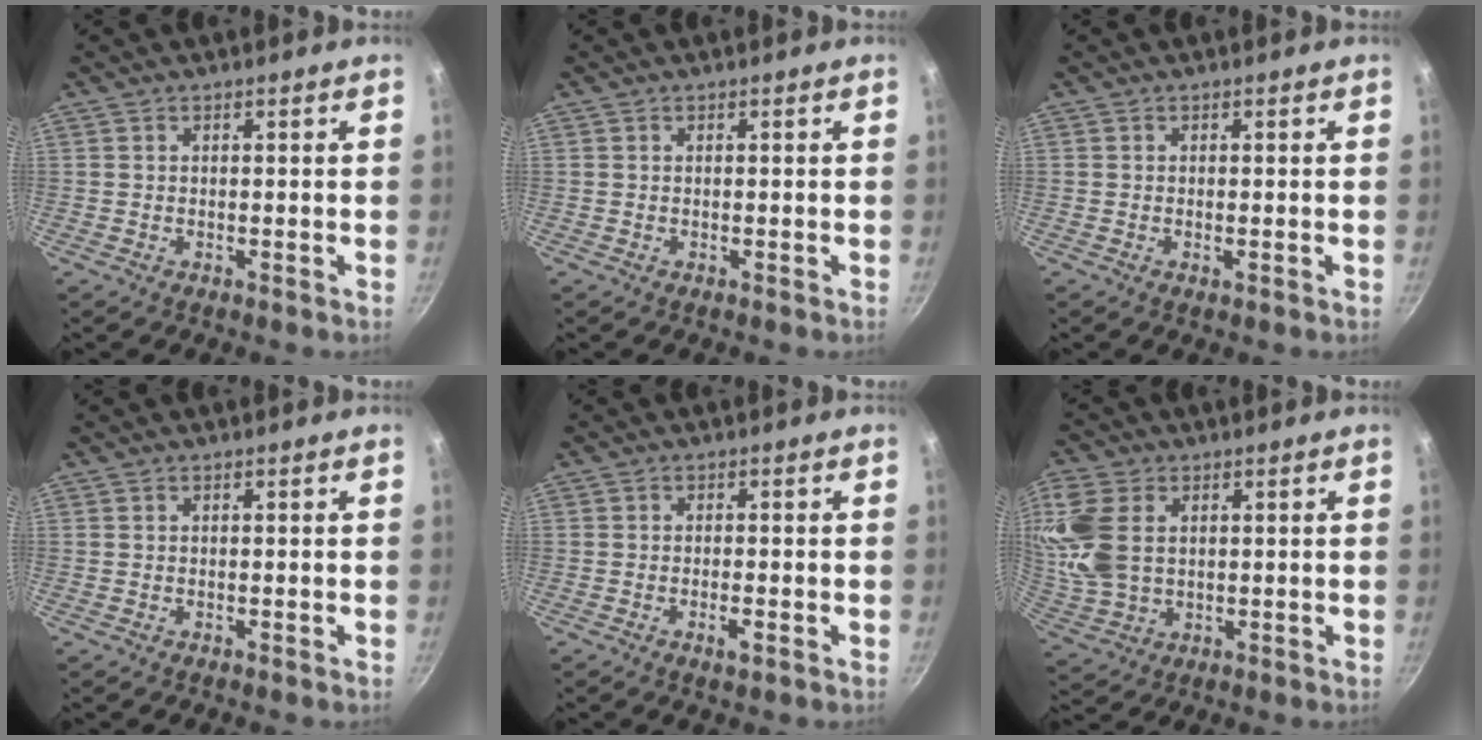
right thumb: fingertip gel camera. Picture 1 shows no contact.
{"total": 0.0}
{"total": 0.6, "force": [-0.2, 0.2, 0.6], "torque": [-0.013, 0.001, -0.003]}
{"total": 0.0}
{"total": 2.2, "force": [-0.9, 0.7, 1.8], "torque": [-0.038, 0.004, -0.017]}
{"total": 11.8, "force": [2.6, 8.1, 8.2], "torque": [-0.170, -0.010, 0.058]}